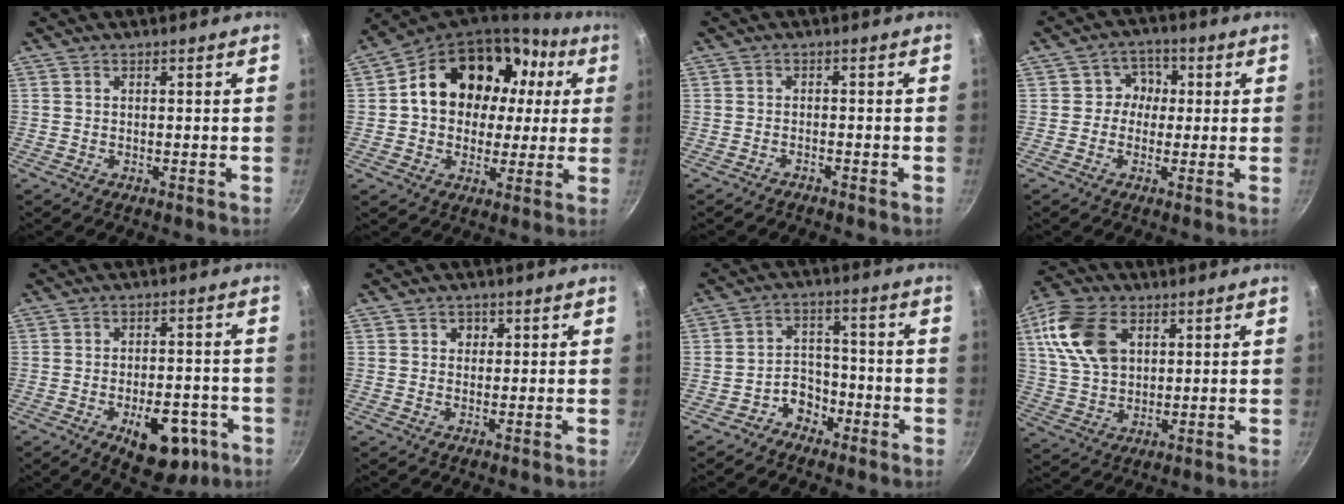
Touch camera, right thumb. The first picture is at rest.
{"total": 20.6, "force": [4.1, 15.3, 13.2], "torque": [-0.189, 0.040, 0.064]}
{"total": 1.3, "force": [-1.3, 0.2, 0.1], "torque": [-0.012, 0.019, -0.020]}
{"total": 5.1, "force": [0.3, 4.8, 1.7], "torque": [0.015, 0.010, -0.008]}
{"total": 12.9, "force": [-5.2, 7.1, 9.5], "torque": [-0.091, 0.022, -0.056]}
{"total": 2.1, "force": [0.7, 1.9, 0.7], "torque": [0.003, -0.001, 0.008]}
{"total": 6.1, "force": [-3.7, 4.5, 1.8], "torque": [0.004, 0.049, -0.062]}
{"total": 13.9, "force": [4.5, 9.2, 9.3], "torque": [-0.166, -0.004, 0.086]}